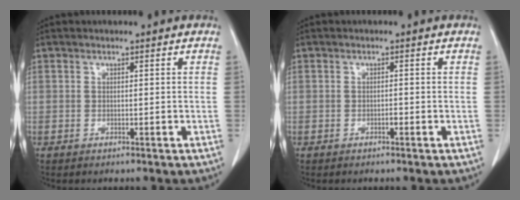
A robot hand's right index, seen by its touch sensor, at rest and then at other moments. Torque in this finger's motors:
{"motor_torque": [-0.07, 0.08, 0.08, 0.01]}